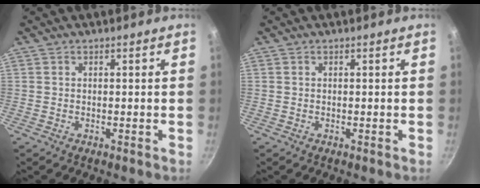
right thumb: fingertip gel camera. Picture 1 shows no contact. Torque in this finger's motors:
{"motor_torque": [-0.13, 0.13, 0.00, 0.00, 0.00]}